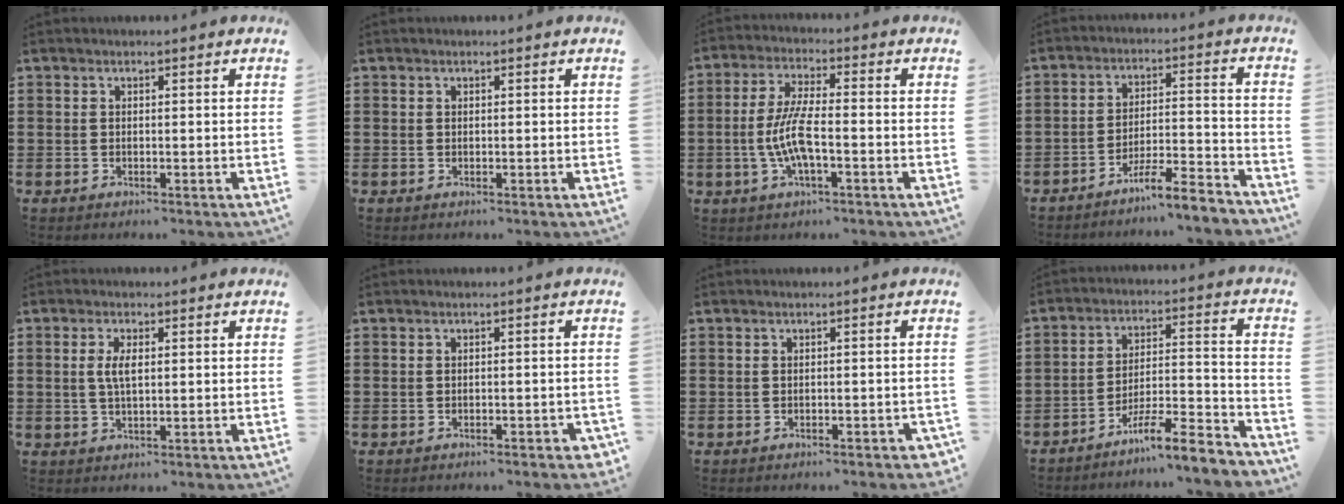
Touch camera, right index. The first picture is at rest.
{"total": 0.0}
{"total": 7.1, "force": [-1.7, 1.9, 6.6], "torque": [-0.149, -0.009, -0.039]}
{"total": 7.0, "force": [-6.3, 0.2, 3.0], "torque": [-0.052, 0.003, -0.120]}
{"total": 3.3, "force": [0.5, 1.2, 3.1], "torque": [-0.063, 0.006, 0.007]}
{"total": 1.2, "force": [-1.1, 0.2, 0.5], "torque": [-0.014, -0.003, -0.021]}
{"total": 1.0, "force": [-0.9, 0.1, 0.4], "torque": [-0.012, -0.003, -0.017]}
{"total": 8.5, "force": [-7.3, 0.6, 4.3], "torque": [-0.060, 0.010, -0.138]}